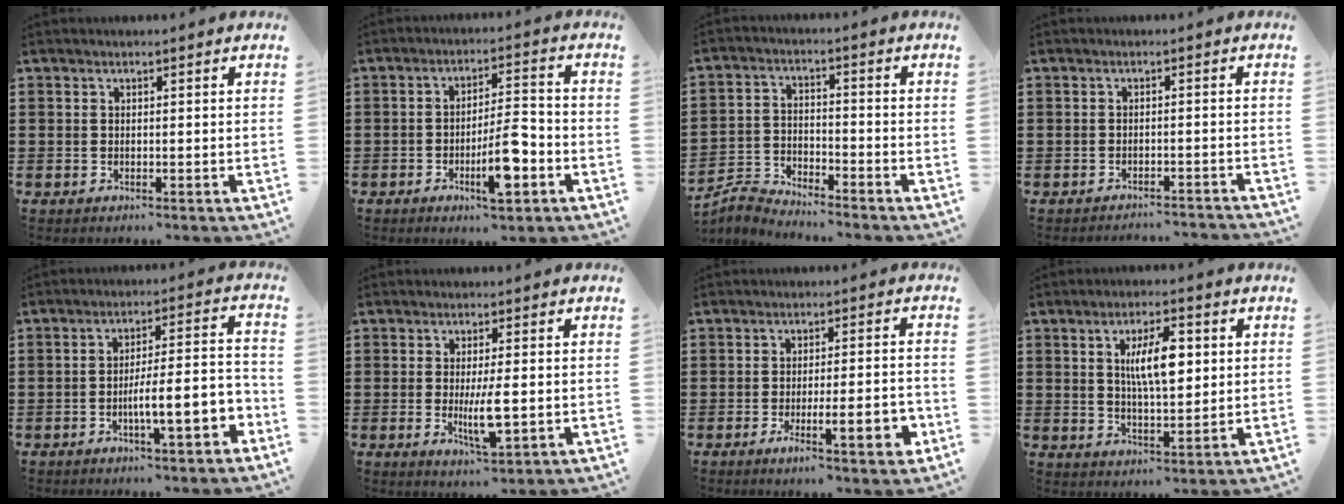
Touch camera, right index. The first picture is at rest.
{"total": 8.9, "force": [-3.3, 2.4, 7.9], "torque": [-0.144, -0.002, -0.059]}
{"total": 4.0, "force": [-4.0, 0.2, 0.1], "torque": [-0.023, -0.001, -0.089]}
{"total": 2.0, "force": [-2.0, 0.0, -0.1], "torque": [-0.003, 0.002, -0.043]}
{"total": 9.1, "force": [-3.7, 1.6, 8.2], "torque": [-0.120, -0.004, -0.065]}
{"total": 5.9, "force": [-0.9, 1.2, 5.7], "torque": [-0.118, -0.015, -0.018]}
{"total": 7.7, "force": [-2.7, 1.3, 7.1], "torque": [-0.103, -0.007, -0.043]}
{"total": 8.0, "force": [1.9, 2.7, 7.3], "torque": [-0.138, 0.007, 0.028]}